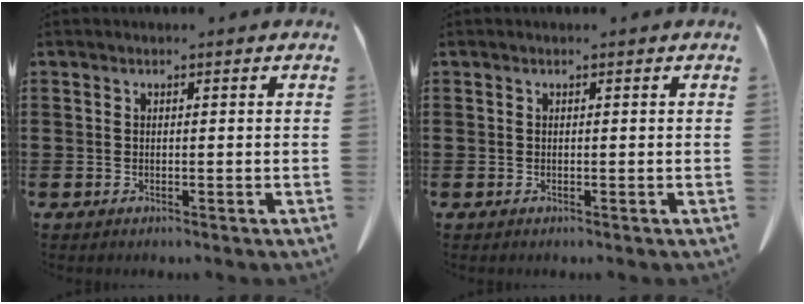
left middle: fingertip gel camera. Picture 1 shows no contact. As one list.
[{"total": 0.0}]